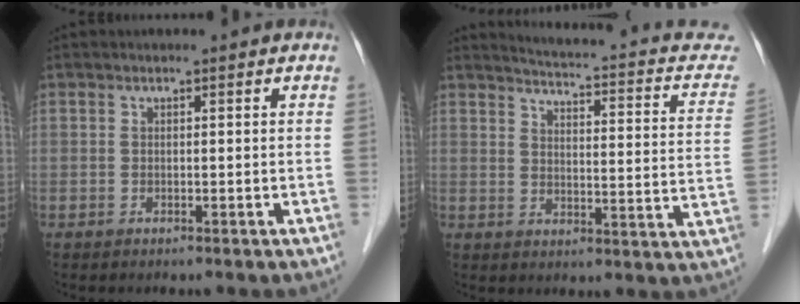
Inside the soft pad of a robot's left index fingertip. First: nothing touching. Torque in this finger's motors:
{"motor_torque": [-0.30, -1.69, -0.25, -0.01]}